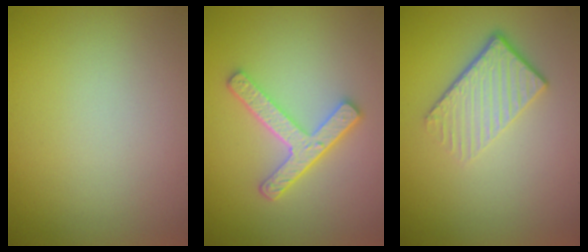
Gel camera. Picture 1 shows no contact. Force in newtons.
{"total": 4.3, "press": 3.3, "slide": 2.7}
{"total": 4.1, "press": 2.8, "slide": 3.0}